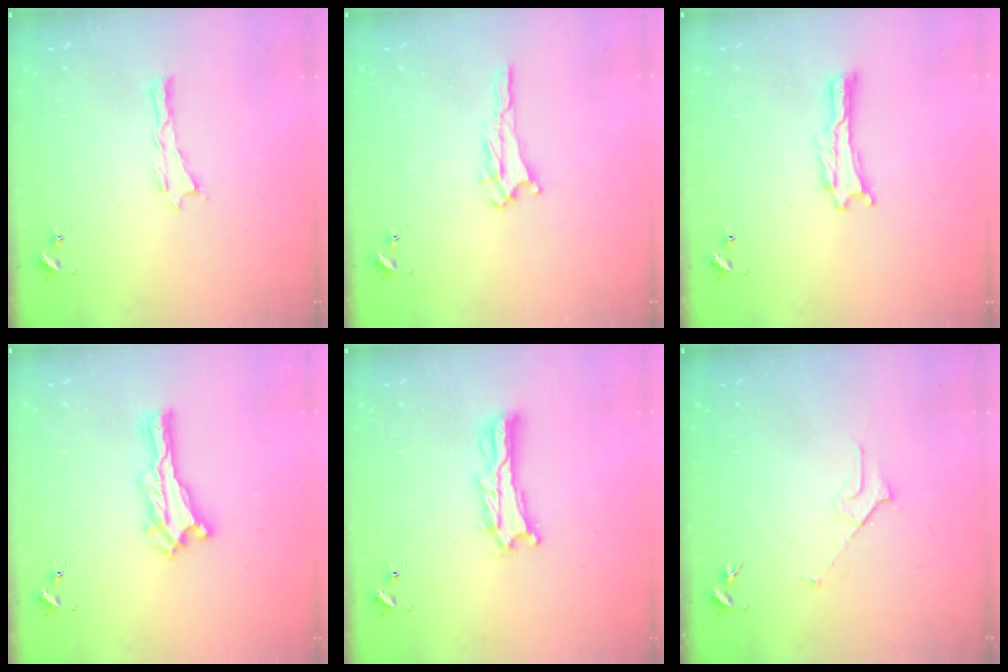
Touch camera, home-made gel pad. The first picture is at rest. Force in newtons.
{"total": 1.7, "press": 1.7, "slide": 0.2}
{"total": 0.0}
{"total": 0.6, "press": 0.5, "slide": 0.2}
{"total": 3.1, "press": 3.1, "slide": 0.4}
{"total": 2.3, "press": 2.3, "slide": 0.2}